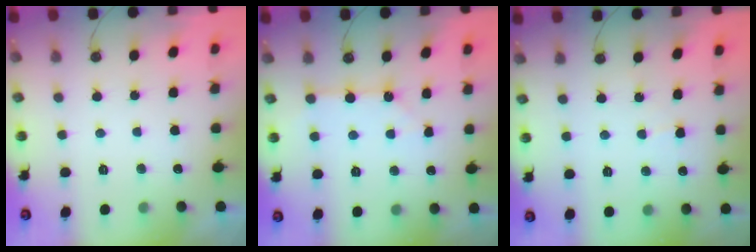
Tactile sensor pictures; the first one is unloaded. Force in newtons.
{"total": 2.3, "press": 2.3, "slide": 0.3}
{"total": 3.6, "press": 3.6, "slide": 0.6}